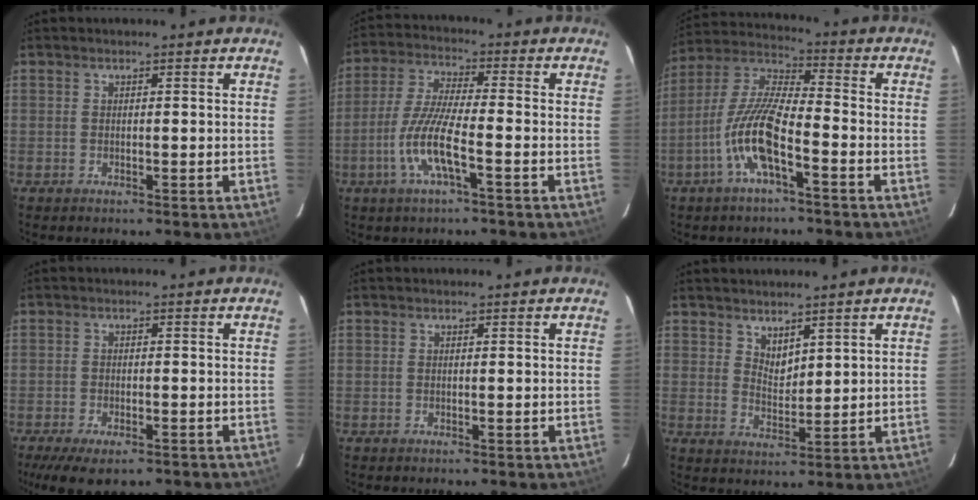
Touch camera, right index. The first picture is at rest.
{"total": 9.9, "force": [-3.9, 1.2, 9.0], "torque": [-0.192, -0.006, -0.076]}
{"total": 12.0, "force": [-5.3, 2.6, 10.5], "torque": [-0.224, 0.001, -0.106]}
{"total": 9.2, "force": [-6.5, 3.4, 5.5], "torque": [-0.126, -0.032, -0.103]}
{"total": 0.0}
{"total": 3.7, "force": [3.1, 1.6, 1.4], "torque": [-0.019, -0.004, 0.057]}